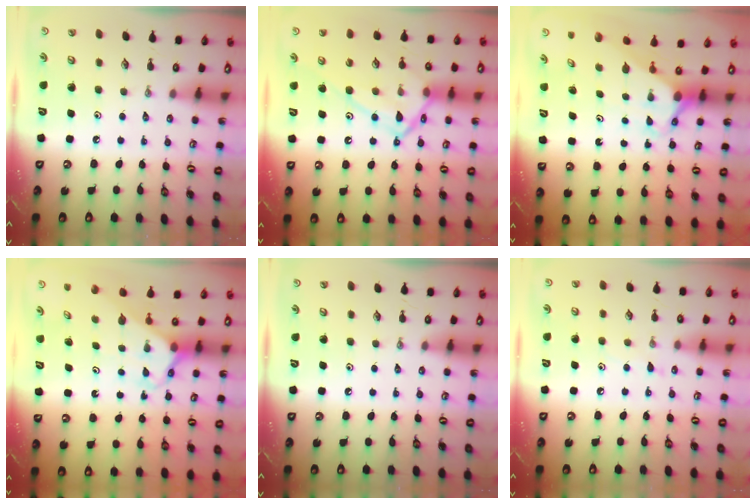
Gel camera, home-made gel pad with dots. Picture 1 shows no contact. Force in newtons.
{"total": 14.0, "press": 14.0, "slide": 1.0}
{"total": 2.7, "press": 2.7, "slide": 0.0}
{"total": 2.6, "press": 2.6, "slide": 0.1}
{"total": 0.0}
{"total": 6.1, "press": 6.1, "slide": 0.5}